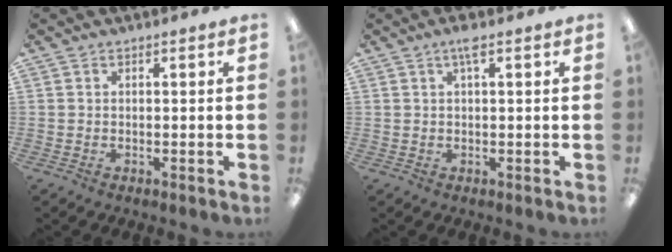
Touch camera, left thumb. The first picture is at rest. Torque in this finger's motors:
{"motor_torque": [0.35, 0.34, -0.47, 0.19, 0.15]}